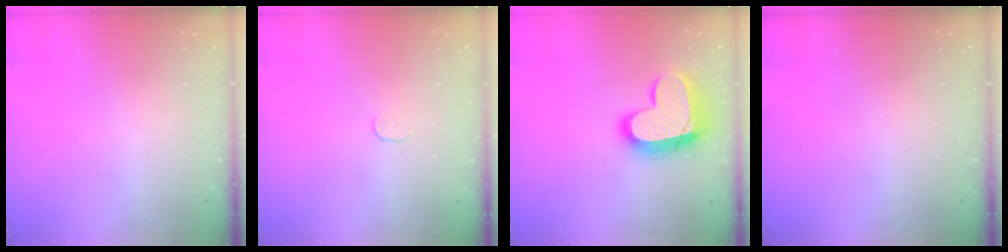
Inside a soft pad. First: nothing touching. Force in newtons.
{"total": 3.1, "press": 3.1, "slide": 0.3}
{"total": 18.2, "press": 18.2, "slide": 1.4}
{"total": 0.0}